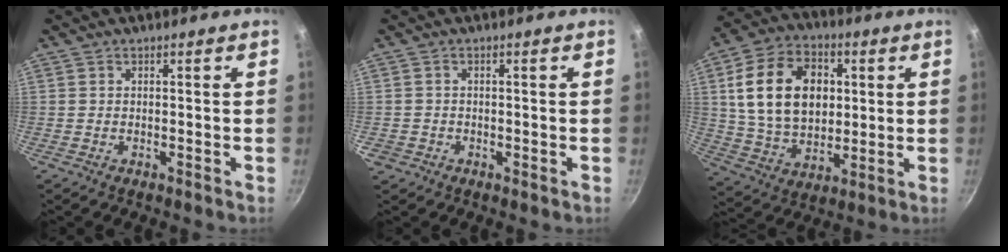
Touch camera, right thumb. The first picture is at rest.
{"total": 1.7, "force": [-0.7, 1.5, 0.5], "torque": [-0.010, 0.001, -0.010]}
{"total": 19.6, "force": [3.6, 13.9, 13.3], "torque": [-0.214, 0.002, 0.065]}